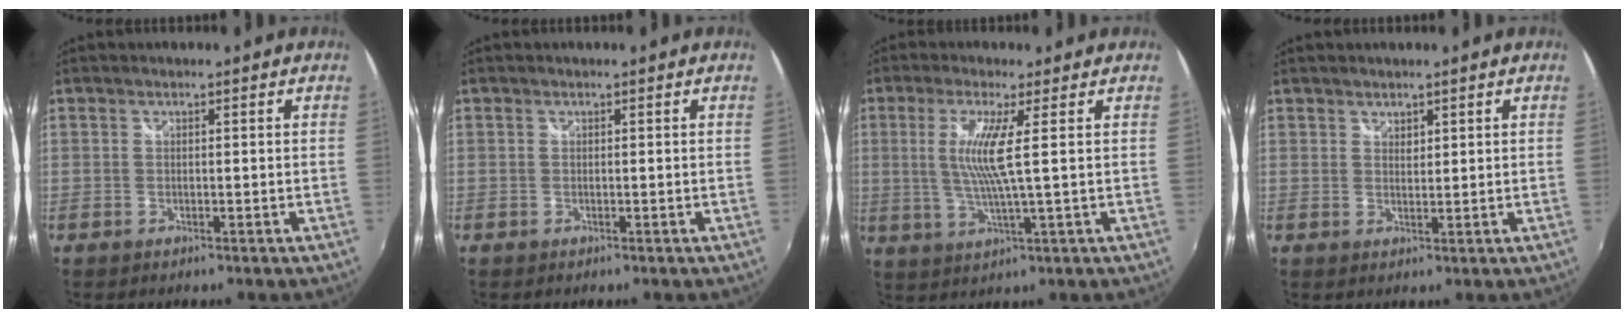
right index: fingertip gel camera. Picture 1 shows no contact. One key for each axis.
{"total": 0.0}
{"total": 7.0, "fx": 1.2, "fy": -0.7, "fz": 6.9, "tx": -0.136, "ty": -0.012, "tz": 0.026}
{"total": 1.4, "fx": 1.1, "fy": 0.8, "fz": 0.3, "tx": -0.001, "ty": 0.000, "tz": 0.019}